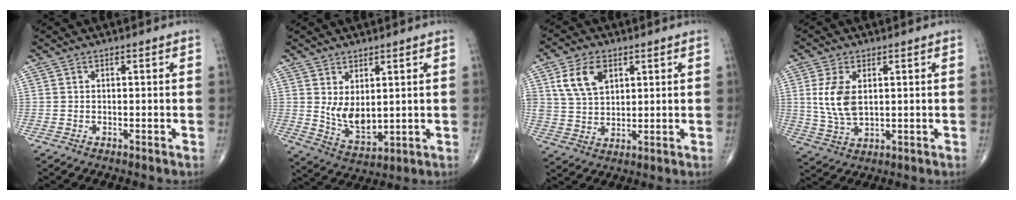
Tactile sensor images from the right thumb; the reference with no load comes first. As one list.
[{"total": 7.3, "force": [1.5, 3.9, 5.9], "torque": [-0.091, -0.028, 0.046]}, {"total": 9.1, "force": [3.8, 5.8, 5.8], "torque": [-0.096, -0.011, 0.076]}, {"total": 8.4, "force": [1.6, 4.7, 6.8], "torque": [-0.140, -0.009, 0.042]}]